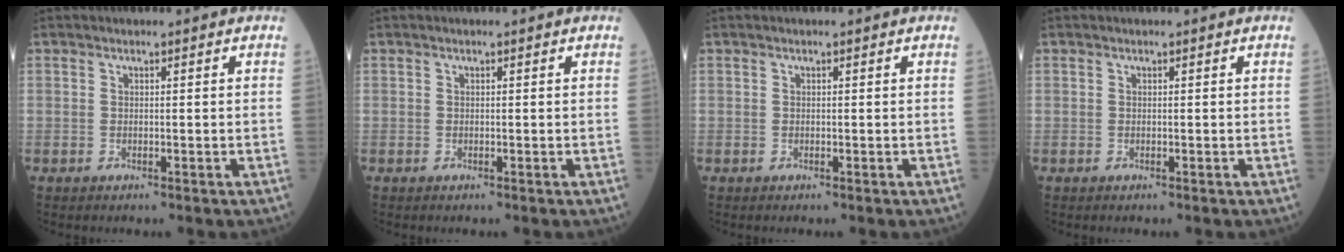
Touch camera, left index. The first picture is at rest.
{"total": 0.0}
{"total": 0.0}
{"total": 0.0}